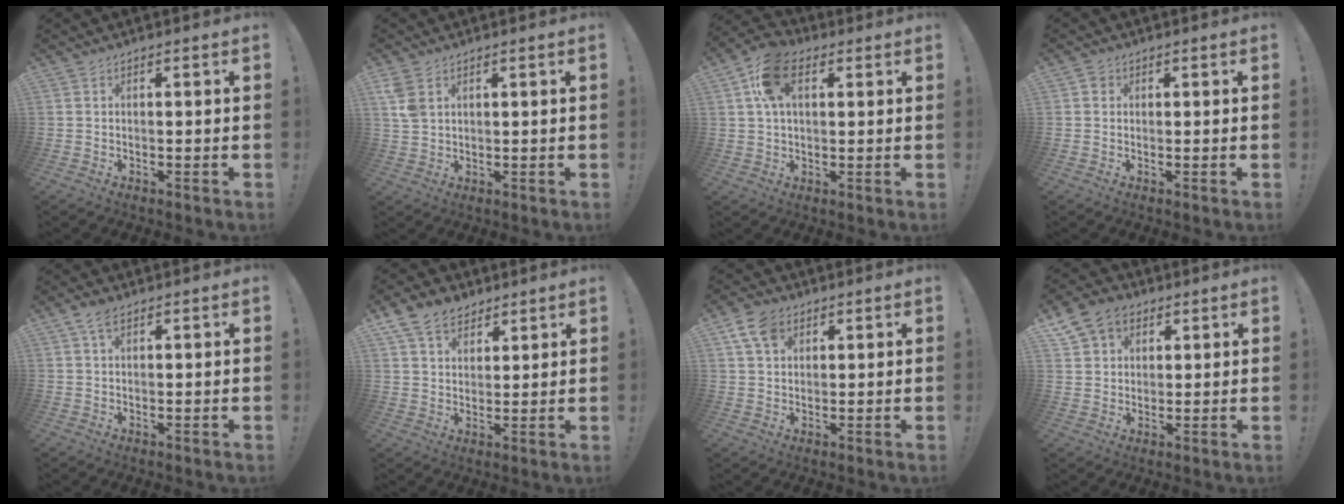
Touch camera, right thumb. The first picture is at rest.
{"total": 5.2, "force": [2.5, 3.3, 3.1], "torque": [-0.061, -0.009, 0.049]}
{"total": 12.0, "force": [4.2, 7.3, 8.5], "torque": [-0.144, 0.006, 0.081]}
{"total": 1.6, "force": [0.5, 1.5, 0.4], "torque": [0.002, 0.001, 0.006]}
{"total": 3.8, "force": [2.3, 1.7, 2.6], "torque": [-0.046, -0.003, 0.040]}
{"total": 10.1, "force": [6.5, 6.9, 3.3], "torque": [-0.060, -0.033, 0.130]}
{"total": 7.9, "force": [4.0, 5.5, 4.0], "torque": [-0.064, -0.004, 0.078]}
{"total": 10.2, "force": [5.4, 7.8, 3.6], "torque": [-0.060, -0.020, 0.108]}